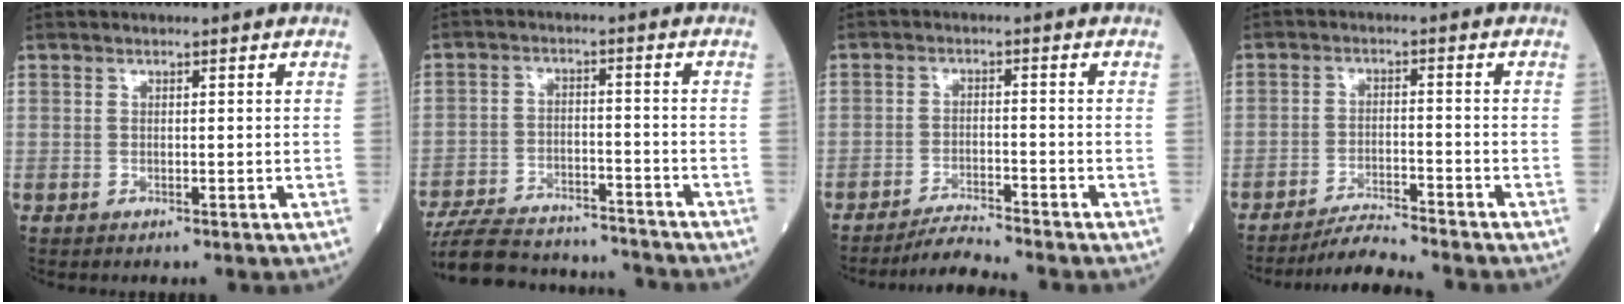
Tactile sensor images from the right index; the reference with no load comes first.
{"total": 16.8, "force": [-15.7, 3.7, 4.7], "torque": [-0.100, 0.003, -0.236]}
{"total": 4.7, "force": [-4.5, -1.4, 0.6], "torque": [-0.015, -0.017, -0.081]}
{"total": 5.7, "force": [-5.5, -1.4, 0.9], "torque": [-0.016, -0.016, -0.100]}